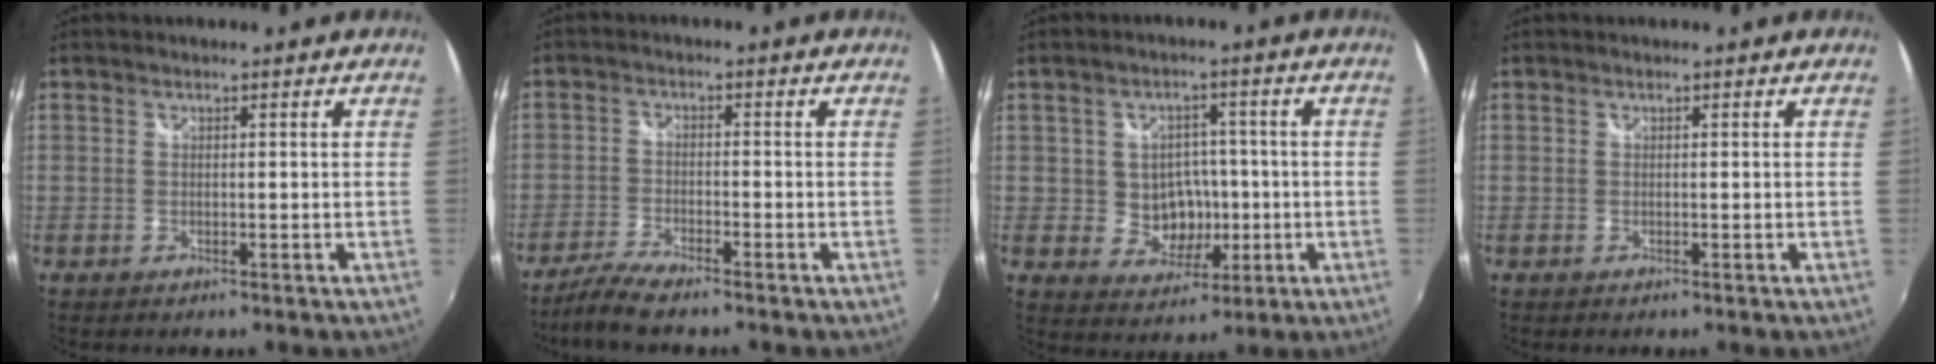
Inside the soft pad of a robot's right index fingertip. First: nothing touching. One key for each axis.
{"total": 6.0, "fx": -5.1, "fy": 0.6, "fz": 3.0, "tx": -0.080, "ty": -0.014, "tz": -0.101}
{"total": 6.9, "fx": -0.8, "fy": 6.2, "fz": 2.9, "tx": -0.059, "ty": 0.012, "tz": 0.002}
{"total": 0.0}